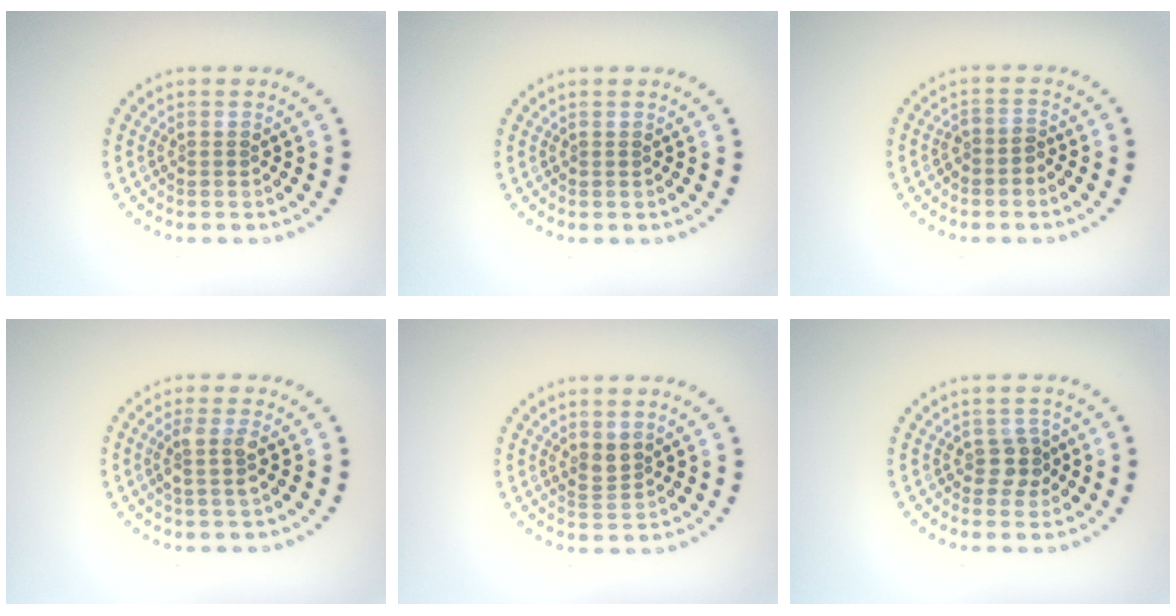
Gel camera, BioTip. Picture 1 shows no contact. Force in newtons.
{"total": 0.0}
{"total": 1.5, "press": 1.1, "slide": 0.9}
{"total": 1.9, "press": 1.5, "slide": 1.1}
{"total": 1.7, "press": 1.4, "slide": 0.9}
{"total": 1.8, "press": 1.5, "slide": 0.9}